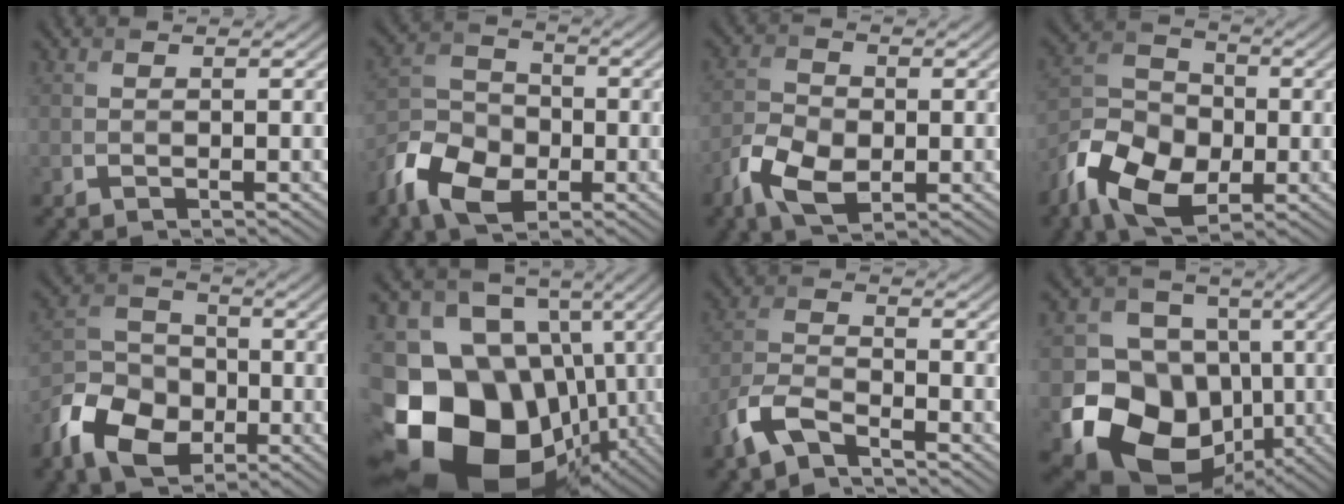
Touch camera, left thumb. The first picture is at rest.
{"total": 9.5, "force": [-5.1, 6.0, 5.3], "torque": [-0.122, -0.015, -0.114]}
{"total": 6.4, "force": [-2.8, 3.9, 4.3], "torque": [-0.100, -0.005, -0.060]}
{"total": 11.2, "force": [-5.2, 7.2, 6.9], "torque": [-0.157, -0.018, -0.113]}
{"total": 10.1, "force": [-4.8, 7.0, 5.5], "torque": [-0.128, -0.016, -0.111]}
{"total": 23.2, "force": [-8.9, 17.7, 12.2], "torque": [-0.257, -0.040, -0.151]}
{"total": 5.5, "force": [-4.0, 1.8, 3.4], "torque": [-0.083, -0.007, -0.097]}
{"total": 15.0, "force": [-3.5, 12.7, 7.2], "torque": [-0.148, -0.038, -0.080]}